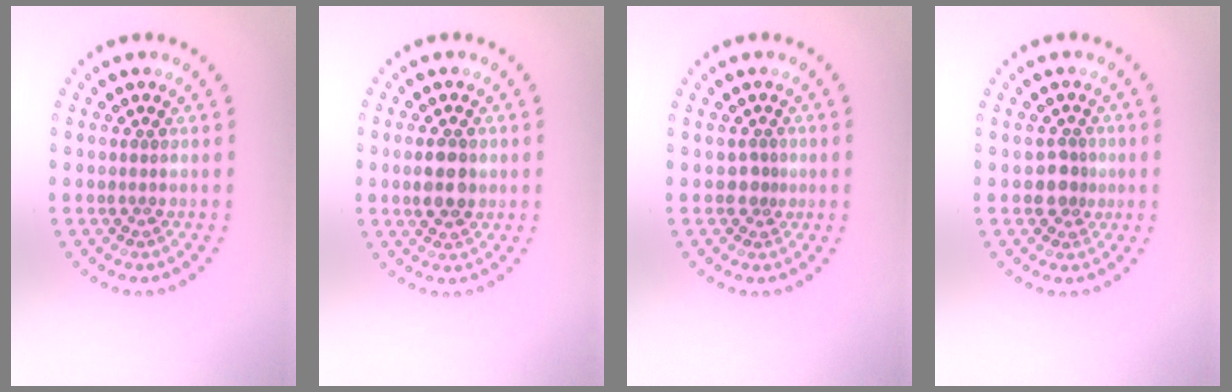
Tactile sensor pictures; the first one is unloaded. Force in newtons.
{"total": 2.9, "press": 2.9, "slide": 0.1}
{"total": 0.9, "press": 0.6, "slide": 0.6}
{"total": 2.0, "press": 1.7, "slide": 1.0}